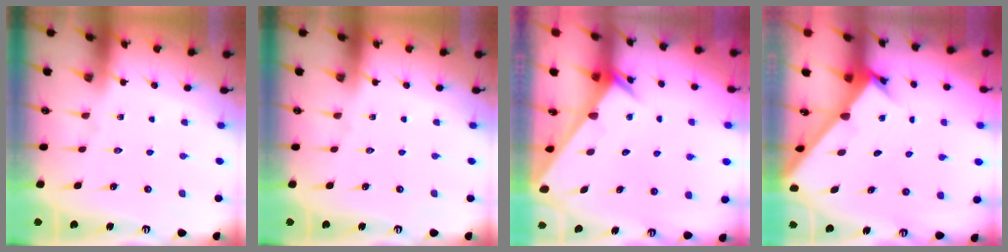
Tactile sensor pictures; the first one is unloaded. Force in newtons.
{"total": 0.0}
{"total": 2.5, "press": 2.5, "slide": 0.1}
{"total": 2.5, "press": 2.5, "slide": 0.3}